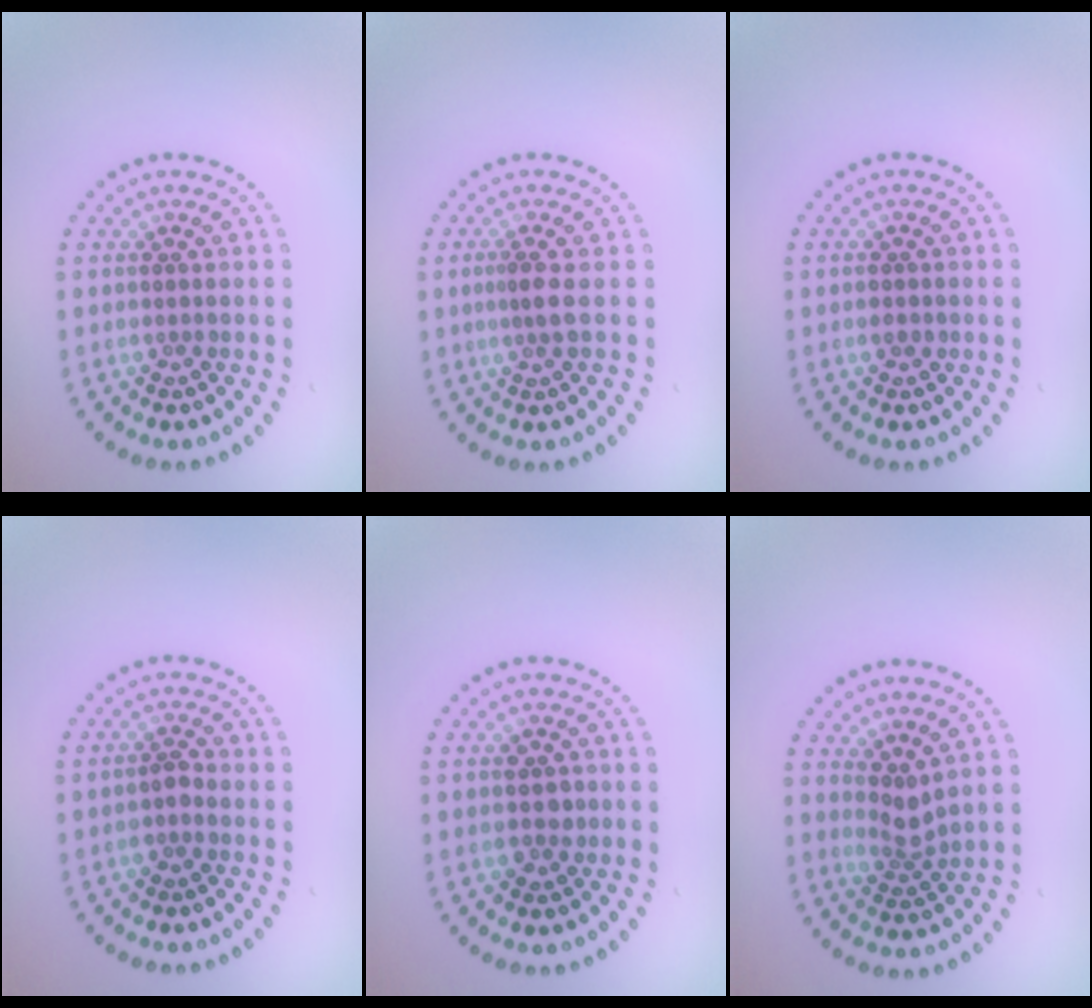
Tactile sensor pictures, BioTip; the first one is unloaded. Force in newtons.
{"total": 1.8, "press": 1.3, "slide": 1.3}
{"total": 1.0, "press": 1.0, "slide": 0.0}
{"total": 0.9, "press": 0.8, "slide": 0.3}
{"total": 1.7, "press": 1.7, "slide": 0.3}
{"total": 2.0, "press": 1.4, "slide": 1.5}